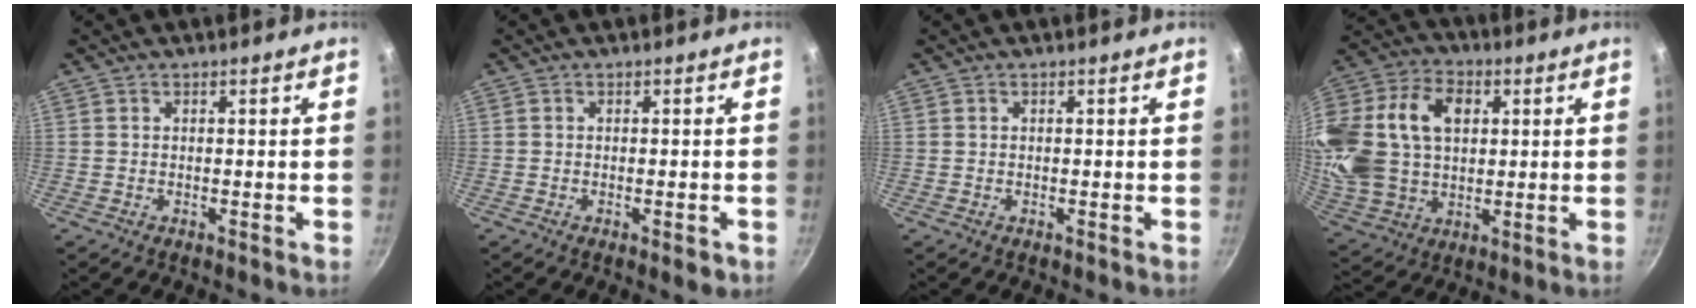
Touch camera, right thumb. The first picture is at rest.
{"total": 2.3, "force": [-1.0, 0.8, 2.0], "torque": [-0.028, 0.001, -0.012]}
{"total": 0.0}
{"total": 24.8, "force": [5.3, 17.3, 17.0], "torque": [-0.345, 0.013, 0.097]}